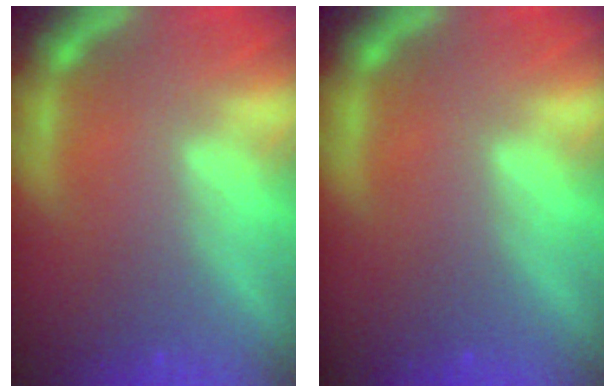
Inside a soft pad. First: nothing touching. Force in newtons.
{"total": 0.0}